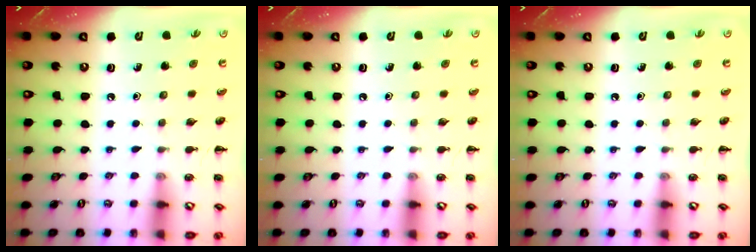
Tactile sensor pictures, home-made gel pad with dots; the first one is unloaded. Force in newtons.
{"total": 0.0}
{"total": 0.0}